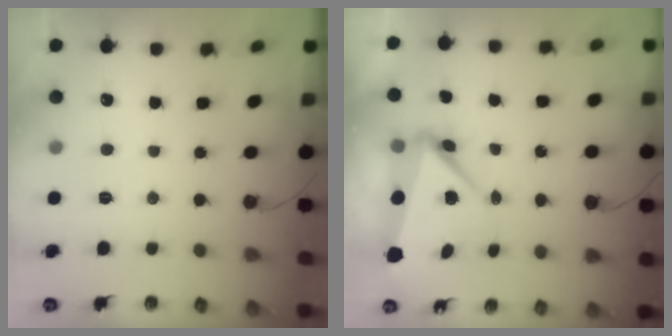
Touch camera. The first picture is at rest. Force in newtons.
{"total": 7.9, "press": 7.6, "slide": 2.0}